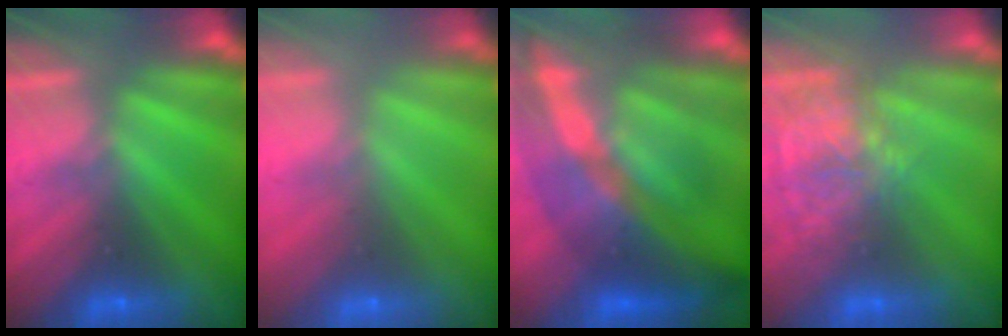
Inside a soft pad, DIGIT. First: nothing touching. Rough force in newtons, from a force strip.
{"total": 2.3}
{"total": 9.8}
{"total": 3.7}